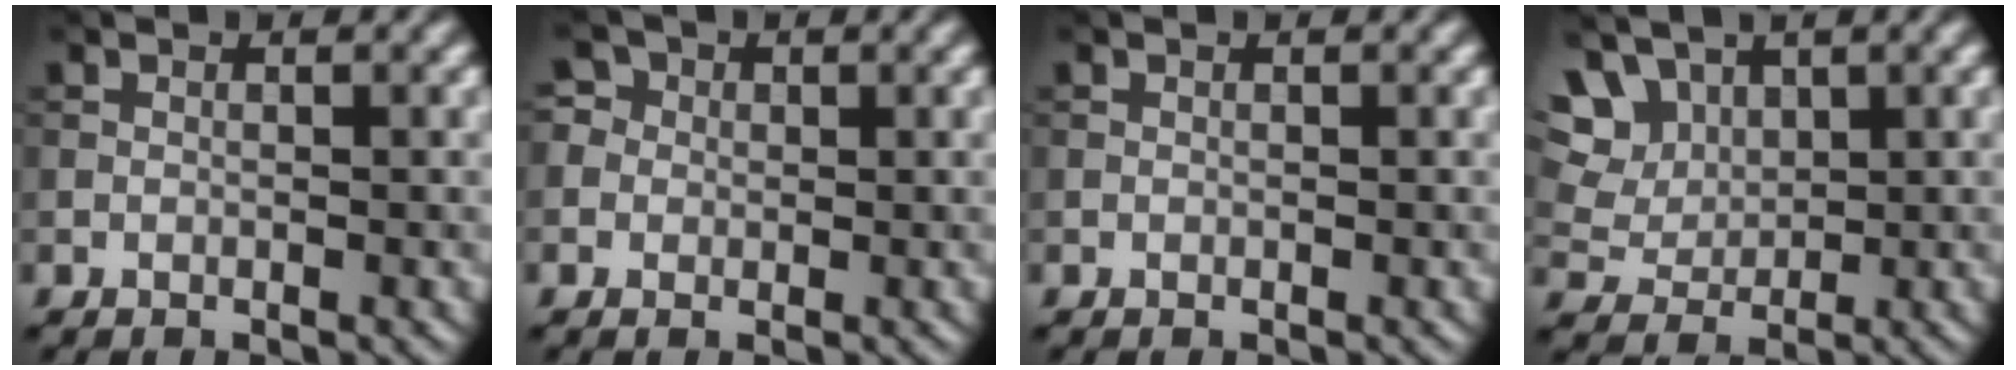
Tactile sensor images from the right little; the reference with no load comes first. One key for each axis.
{"total": 3.2, "fx": 1.1, "fy": 2.8, "fz": 1.1, "tx": -0.008, "ty": 0.018, "tz": -0.004}
{"total": 0.0}
{"total": 7.8, "fx": 4.1, "fy": 5.3, "fz": 3.8, "tx": -0.097, "ty": 0.014, "tz": 0.070}